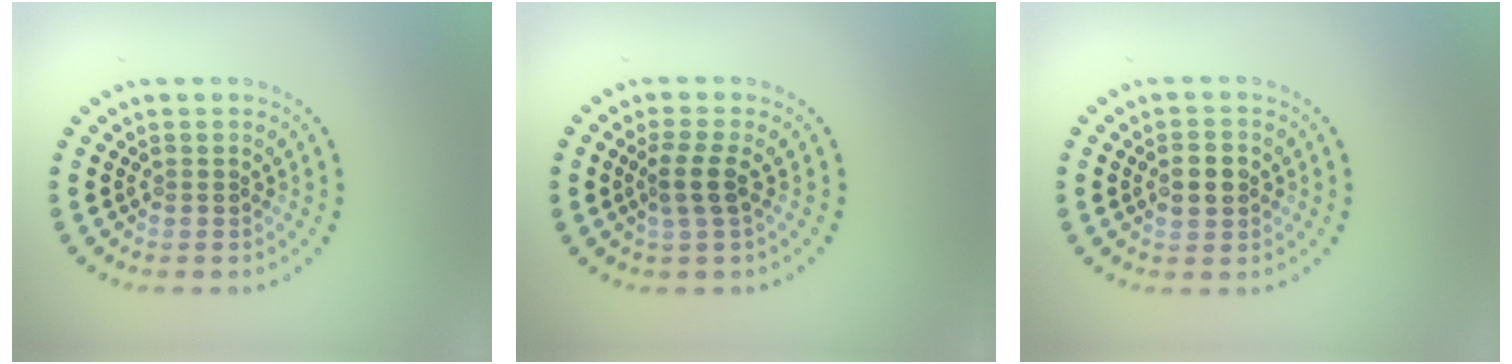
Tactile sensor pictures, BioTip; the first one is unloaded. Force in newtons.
{"total": 2.2, "press": 1.8, "slide": 1.3}
{"total": 2.8, "press": 2.8, "slide": 0.0}